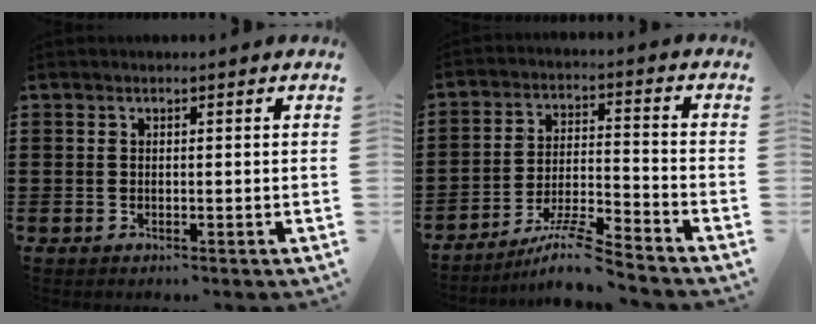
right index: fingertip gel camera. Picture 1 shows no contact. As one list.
[{"total": 7.7, "force": [-6.7, 0.1, 3.9], "torque": [-0.080, -0.002, -0.131]}]